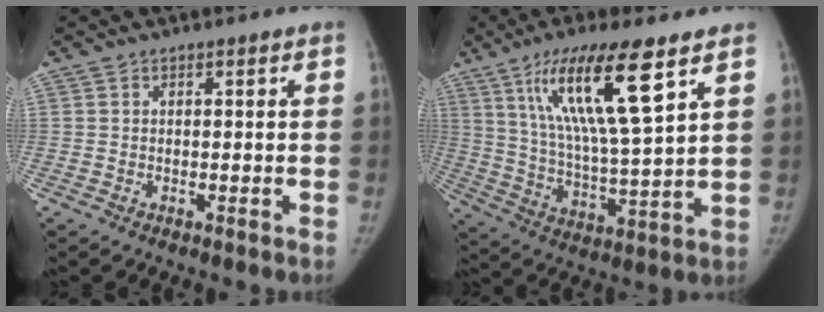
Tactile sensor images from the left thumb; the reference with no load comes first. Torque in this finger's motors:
{"motor_torque": [0.60, 0.63, 1.81, -0.95, 0.17]}